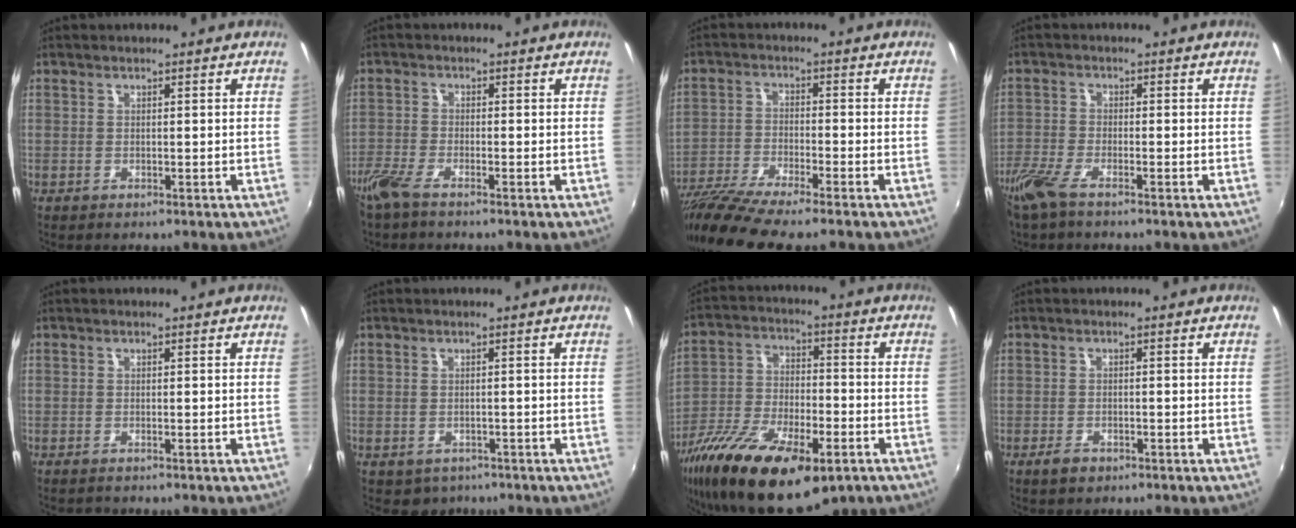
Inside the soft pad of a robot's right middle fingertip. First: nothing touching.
{"total": 4.3, "force": [-3.5, 0.8, 2.3], "torque": [-0.063, -0.011, -0.075]}
{"total": 10.7, "force": [-9.1, 0.0, 5.6], "torque": [-0.130, -0.031, -0.173]}
{"total": 5.7, "force": [-4.4, 1.3, 3.4], "torque": [-0.092, -0.015, -0.092]}
{"total": 0.5, "force": [-0.5, 0.0, 0.1], "torque": [-0.001, -0.002, -0.011]}
{"total": 2.5, "force": [-1.4, 2.0, 0.5], "torque": [-0.017, -0.005, -0.015]}
{"total": 22.2, "force": [-13.7, 8.6, 15.3], "torque": [-0.299, -0.043, -0.236]}
{"total": 2.1, "force": [-1.5, 1.1, 1.0], "torque": [-0.022, -0.003, -0.028]}